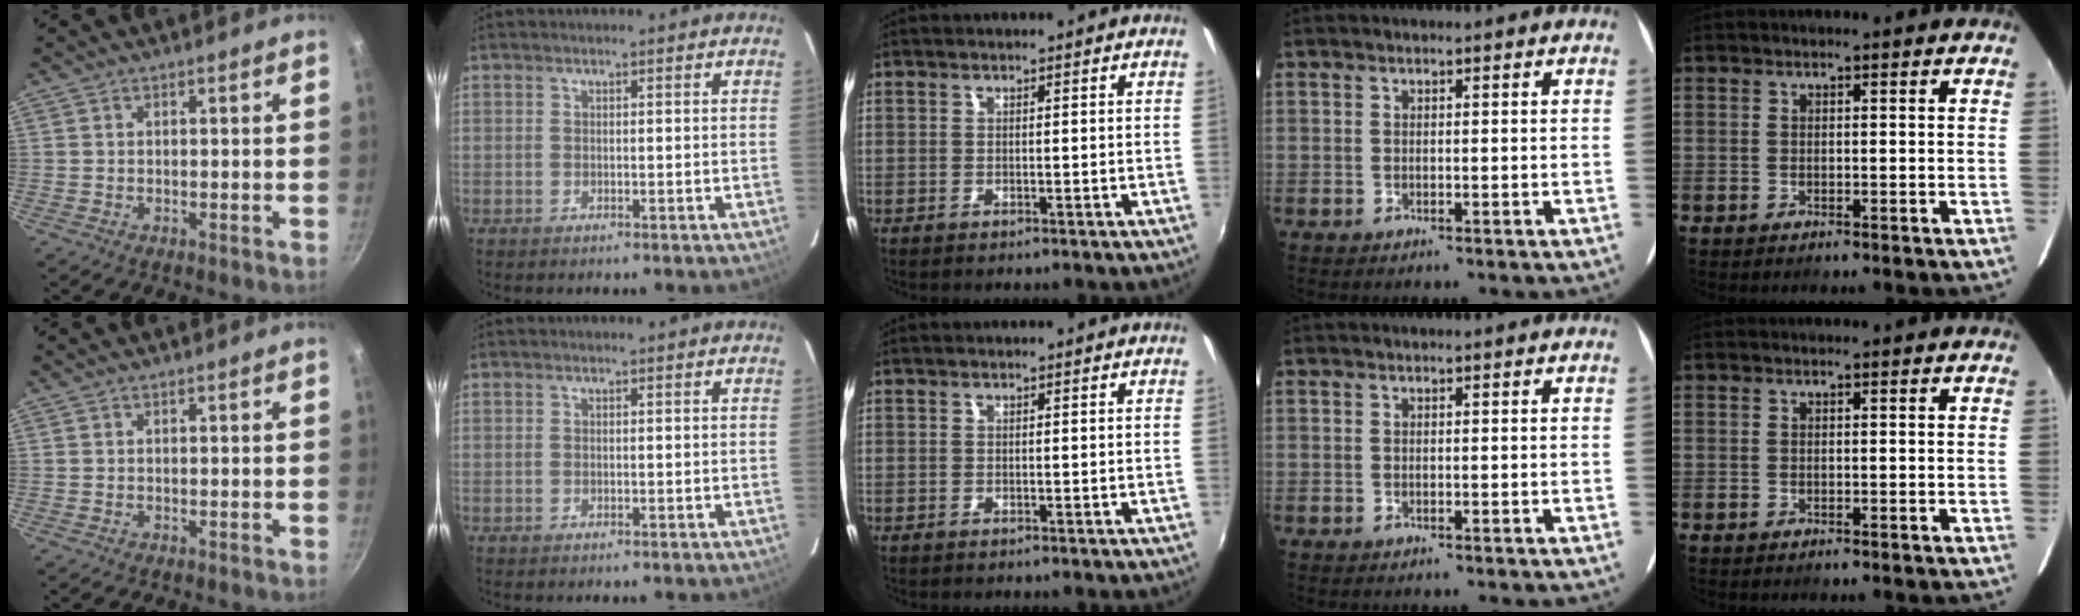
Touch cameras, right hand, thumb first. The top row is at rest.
{}